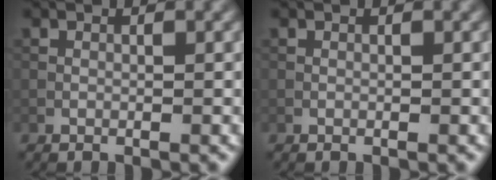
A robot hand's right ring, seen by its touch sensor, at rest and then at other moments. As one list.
[{"total": 0.0}]